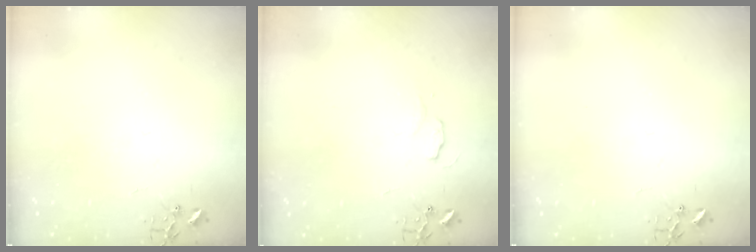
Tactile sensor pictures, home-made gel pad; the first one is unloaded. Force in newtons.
{"total": 4.9, "press": 4.9, "slide": 0.6}
{"total": 0.0}